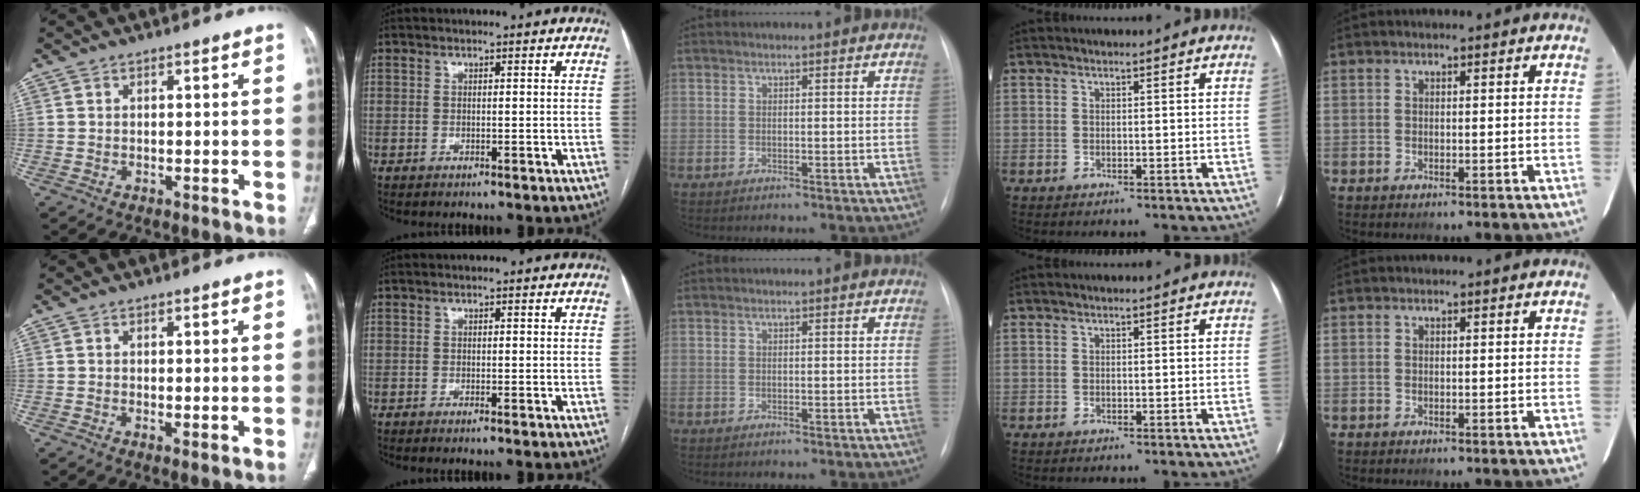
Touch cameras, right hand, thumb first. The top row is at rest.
{"thumb": {"total": 1.1, "force": [0.0, 0.3, 1.1], "torque": [-0.025, -0.008, 0.001]}, "index": {"total": 0.6, "force": [-0.5, -0.2, 0.4], "torque": [-0.008, 0.000, -0.009]}}